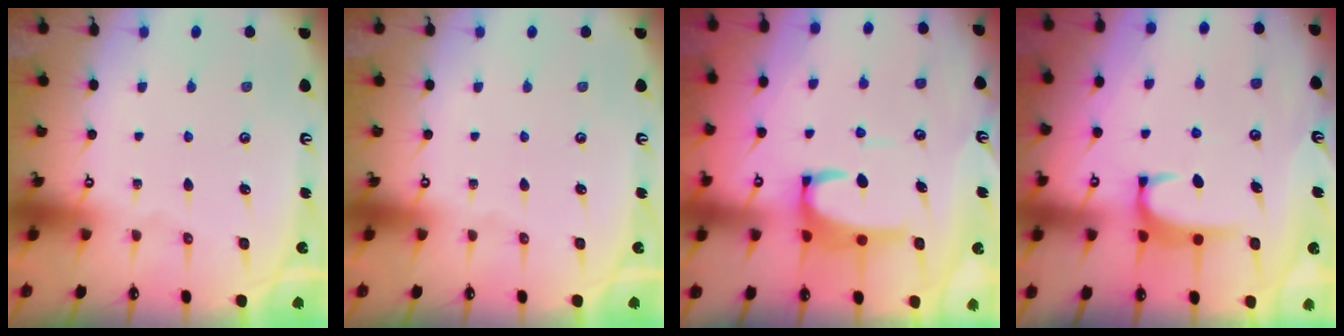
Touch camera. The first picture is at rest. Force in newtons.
{"total": 0.0}
{"total": 6.3, "press": 6.2, "slide": 1.0}
{"total": 2.1, "press": 2.0, "slide": 0.5}